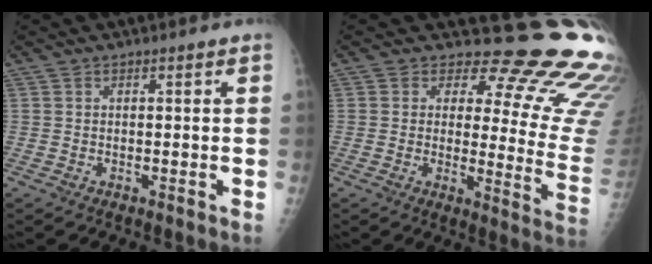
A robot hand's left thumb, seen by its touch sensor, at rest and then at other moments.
{"total": 19.7, "force": [15.9, 6.8, 9.5], "torque": [-0.067, -0.142, 0.167]}